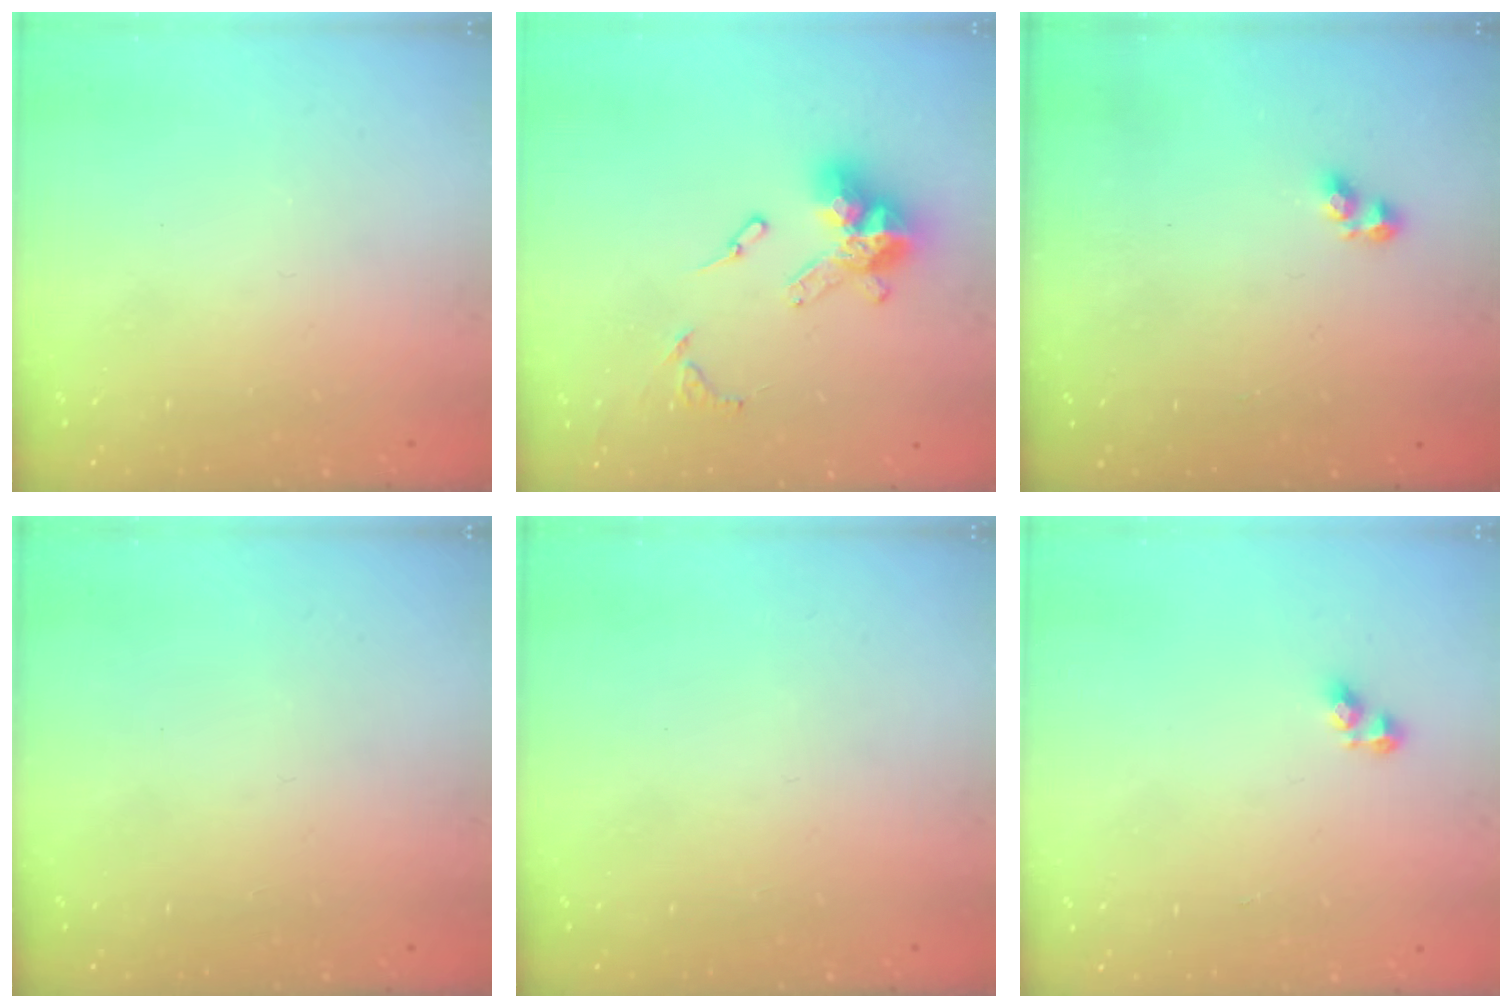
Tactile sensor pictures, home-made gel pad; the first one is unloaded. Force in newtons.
{"total": 14.2, "press": 14.1, "slide": 1.3}
{"total": 2.4, "press": 2.3, "slide": 0.4}
{"total": 0.0}
{"total": 0.0}
{"total": 2.8, "press": 2.8, "slide": 0.3}